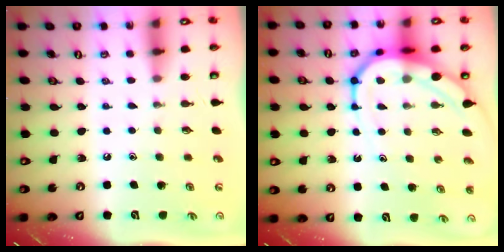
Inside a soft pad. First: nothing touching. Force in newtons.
{"total": 10.7, "press": 10.7, "slide": 1.1}